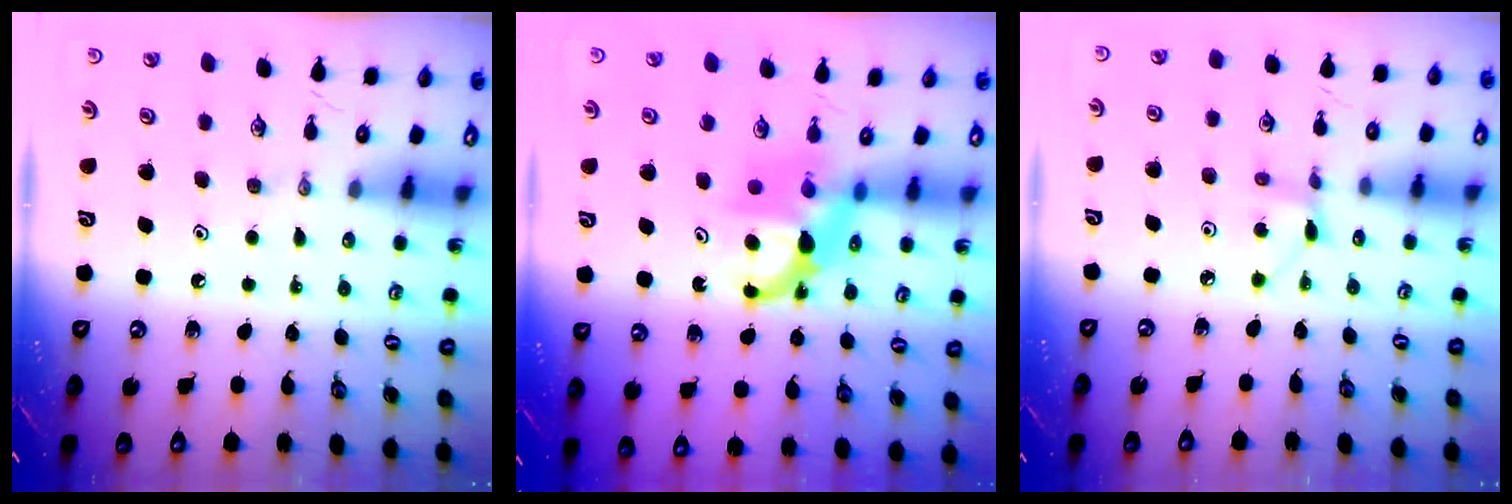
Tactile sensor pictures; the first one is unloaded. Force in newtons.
{"total": 6.8, "press": 6.8, "slide": 0.2}
{"total": 3.9, "press": 3.8, "slide": 0.5}